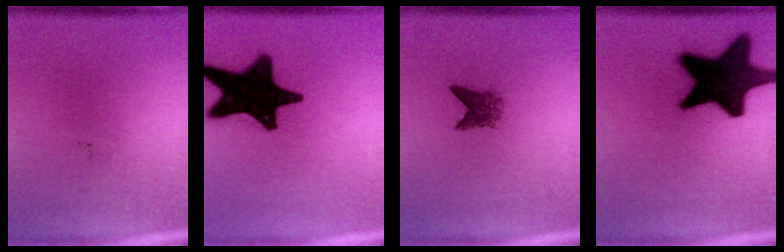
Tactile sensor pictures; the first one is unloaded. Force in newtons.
{"total": 19.0}
{"total": 2.6}
{"total": 19.8}